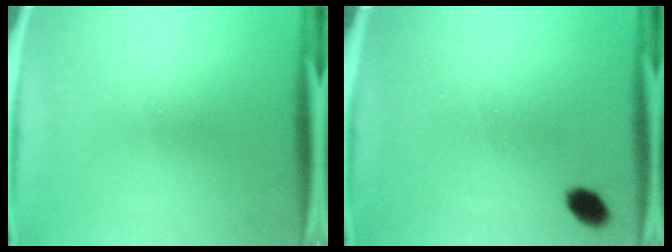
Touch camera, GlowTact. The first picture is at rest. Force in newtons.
{"total": 3.5}